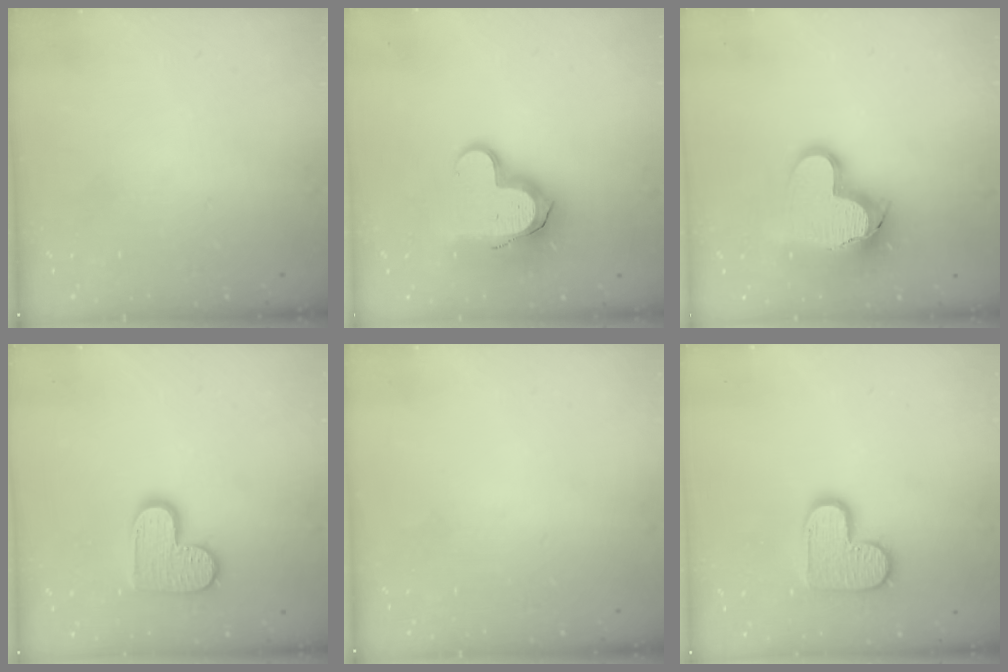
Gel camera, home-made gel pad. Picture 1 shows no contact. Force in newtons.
{"total": 14.1, "press": 14.0, "slide": 1.2}
{"total": 16.9, "press": 16.7, "slide": 2.4}
{"total": 11.7, "press": 11.6, "slide": 0.6}
{"total": 0.0}
{"total": 12.0, "press": 12.0, "slide": 0.7}